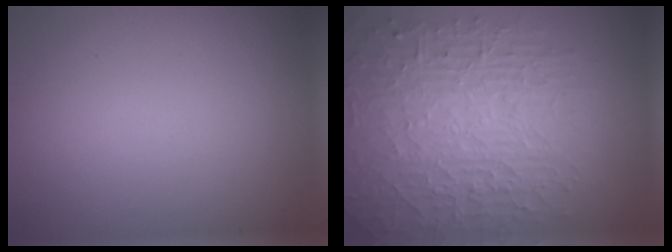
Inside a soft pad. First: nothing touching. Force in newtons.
{"total": 10.3, "press": 6.8, "slide": 7.7}